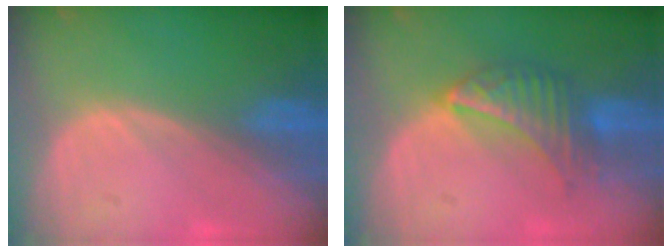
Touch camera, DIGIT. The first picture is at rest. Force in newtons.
{"total": 6.5, "press": 6.4, "slide": 1.1}